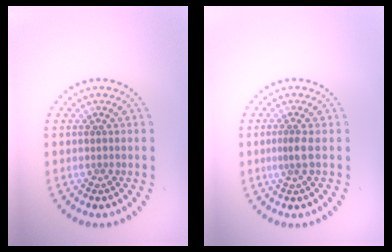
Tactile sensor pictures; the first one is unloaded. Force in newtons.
{"total": 1.2, "press": 0.8, "slide": 0.9}